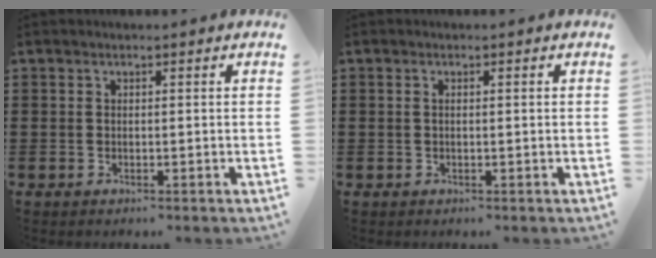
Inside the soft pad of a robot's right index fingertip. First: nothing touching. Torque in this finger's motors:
{"motor_torque": [-0.12, -0.07, 0.04, -0.01]}